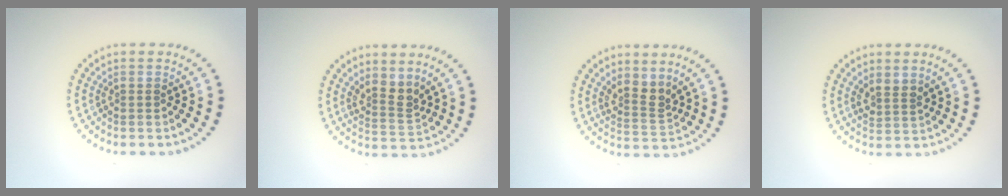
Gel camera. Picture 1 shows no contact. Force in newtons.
{"total": 2.6, "press": 1.8, "slide": 1.8}
{"total": 2.6, "press": 1.8, "slide": 1.8}
{"total": 1.7, "press": 1.3, "slide": 1.2}